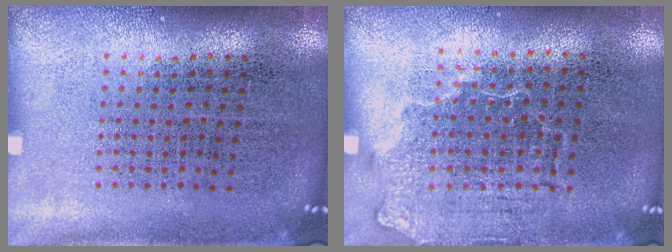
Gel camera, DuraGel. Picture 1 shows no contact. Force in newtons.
{"total": 1.5, "press": 1.2, "slide": 0.8}